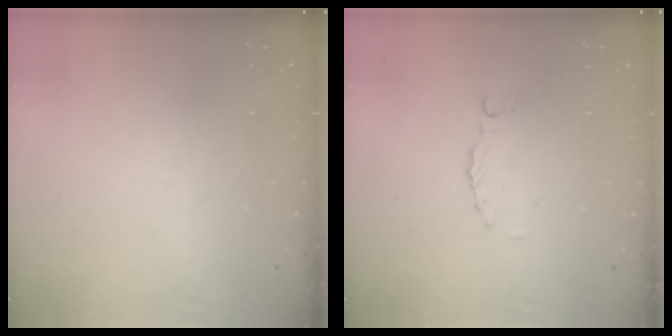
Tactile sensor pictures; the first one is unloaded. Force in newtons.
{"total": 0.0}